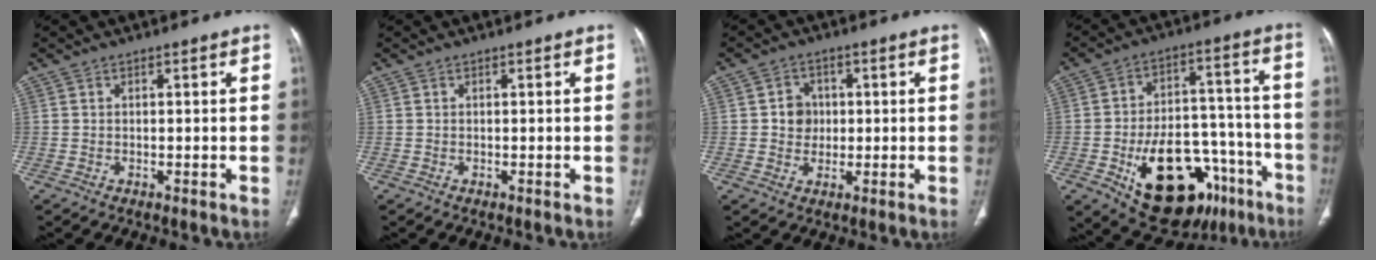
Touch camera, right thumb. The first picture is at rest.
{"total": 0.0}
{"total": 4.6, "force": [0.4, 4.2, 1.9], "torque": [-0.004, 0.005, 0.003]}
{"total": 24.5, "force": [-11.7, 13.8, 16.5], "torque": [-0.213, 0.067, -0.160]}